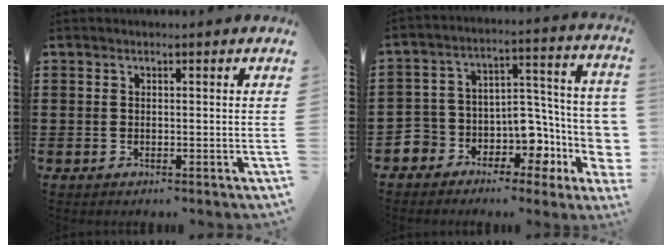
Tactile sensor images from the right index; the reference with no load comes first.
{"total": 7.4, "force": [-2.4, 6.5, 2.6], "torque": [-0.064, -0.025, -0.032]}